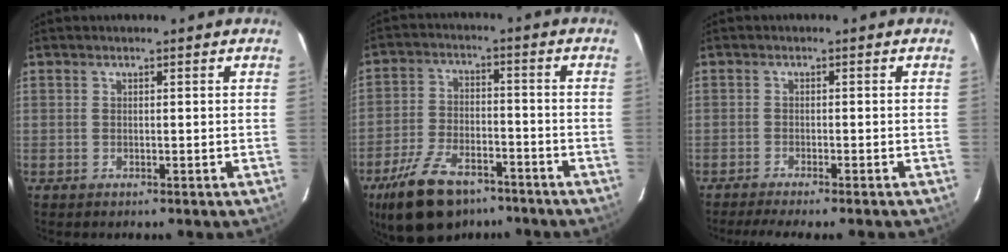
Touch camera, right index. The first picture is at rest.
{"total": 15.0, "force": [-10.3, 7.4, 8.0], "torque": [-0.178, -0.010, -0.173]}
{"total": 5.5, "force": [-4.8, -0.2, 2.7], "torque": [-0.059, -0.014, -0.076]}